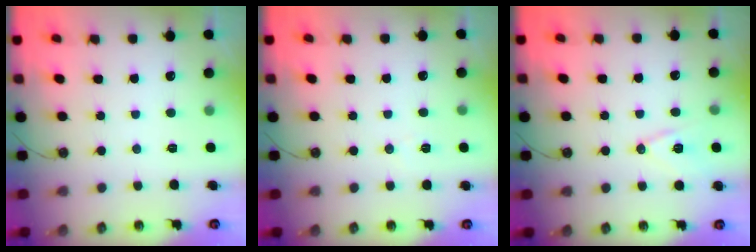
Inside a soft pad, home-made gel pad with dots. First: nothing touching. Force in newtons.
{"total": 5.3, "press": 3.2, "slide": 4.3}
{"total": 10.6, "press": 10.0, "slide": 3.3}